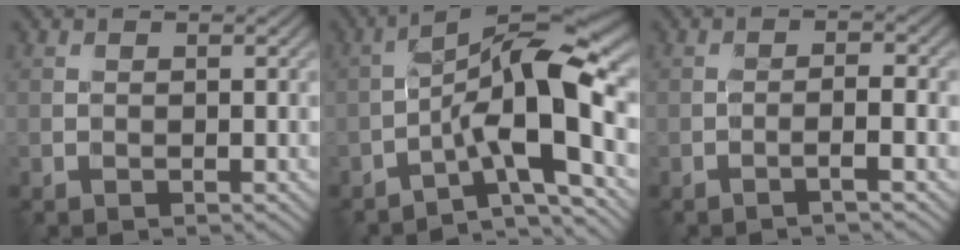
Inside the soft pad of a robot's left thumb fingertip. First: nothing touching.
{"total": 12.1, "force": [-3.8, 3.2, 11.0], "torque": [-0.182, 0.009, -0.071]}
{"total": 2.3, "force": [-1.2, 0.2, 1.9], "torque": [-0.028, 0.011, -0.036]}